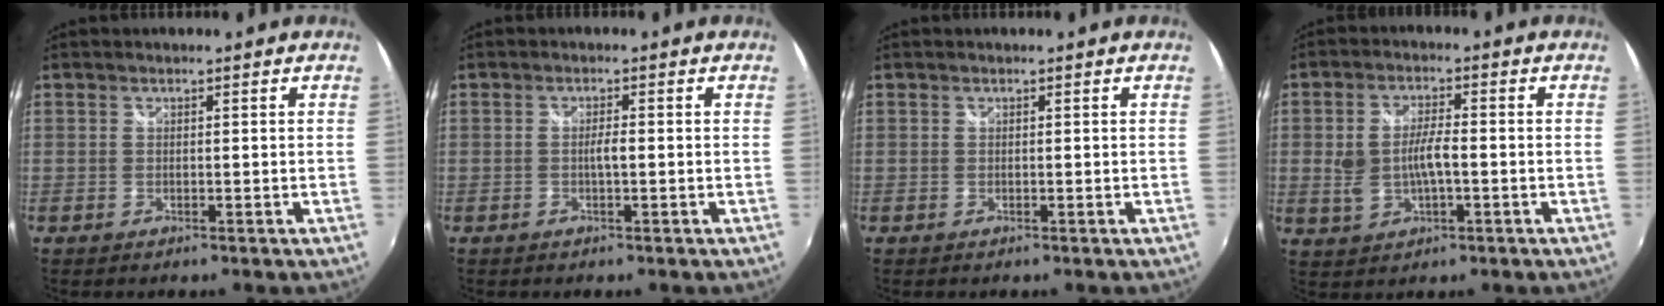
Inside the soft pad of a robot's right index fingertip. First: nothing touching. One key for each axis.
{"total": 1.9, "fx": -0.3, "fy": 0.2, "fz": 1.8, "tx": -0.034, "ty": 0.000, "tz": -0.007}
{"total": 0.0}
{"total": 8.4, "fx": -1.4, "fy": 4.9, "fz": 6.6, "tx": -0.134, "ty": 0.005, "tz": -0.020}